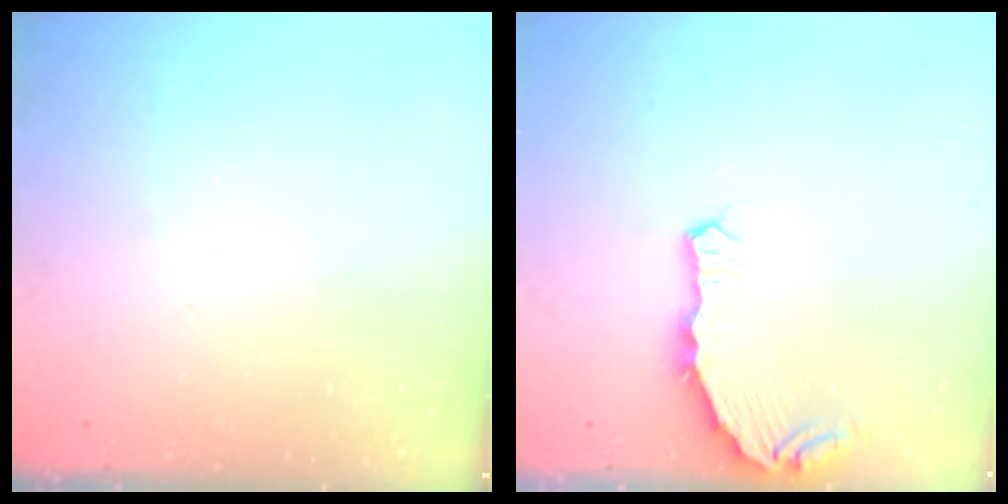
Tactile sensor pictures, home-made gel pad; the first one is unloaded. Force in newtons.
{"total": 7.4, "press": 5.3, "slide": 5.1}